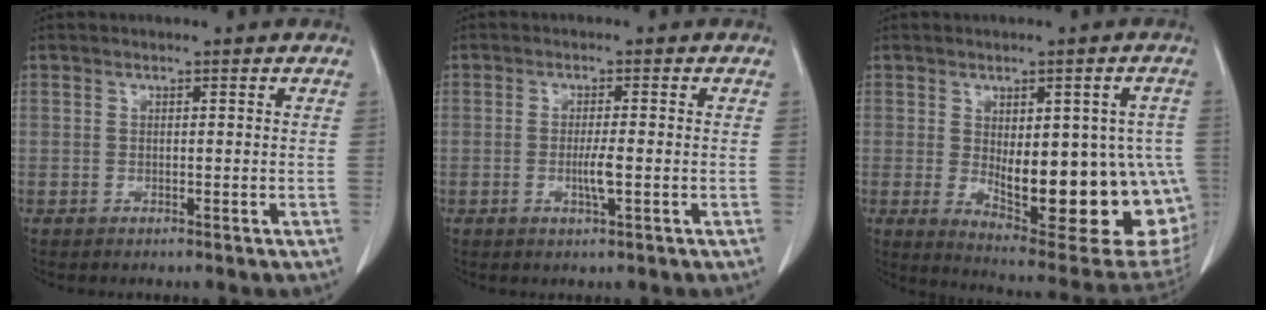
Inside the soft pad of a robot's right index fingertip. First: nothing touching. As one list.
[{"total": 2.8, "force": [-0.7, 0.0, 2.7], "torque": [-0.054, -0.005, -0.014]}, {"total": 21.2, "force": [-3.3, 7.6, 19.5], "torque": [-0.180, 0.002, -0.015]}]